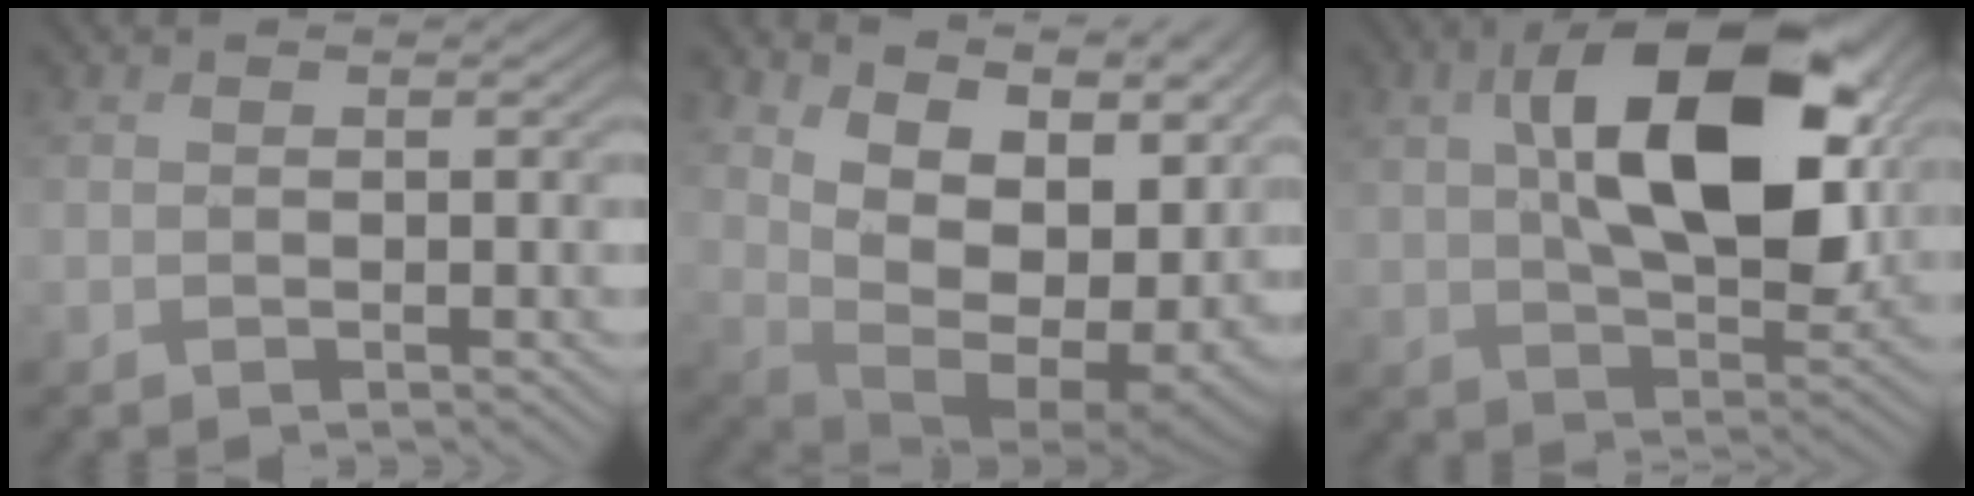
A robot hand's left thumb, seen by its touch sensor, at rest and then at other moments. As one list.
[{"total": 16.1, "force": [3.0, 8.9, 13.1], "torque": [-0.210, -0.016, 0.092]}, {"total": 14.9, "force": [4.0, 7.8, 12.0], "torque": [-0.218, 0.003, 0.074]}]